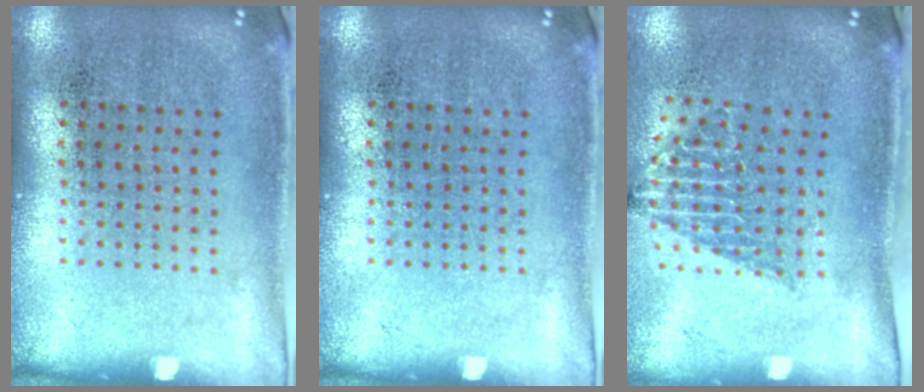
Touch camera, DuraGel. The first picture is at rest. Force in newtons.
{"total": 0.0}
{"total": 1.3, "press": 1.0, "slide": 0.9}